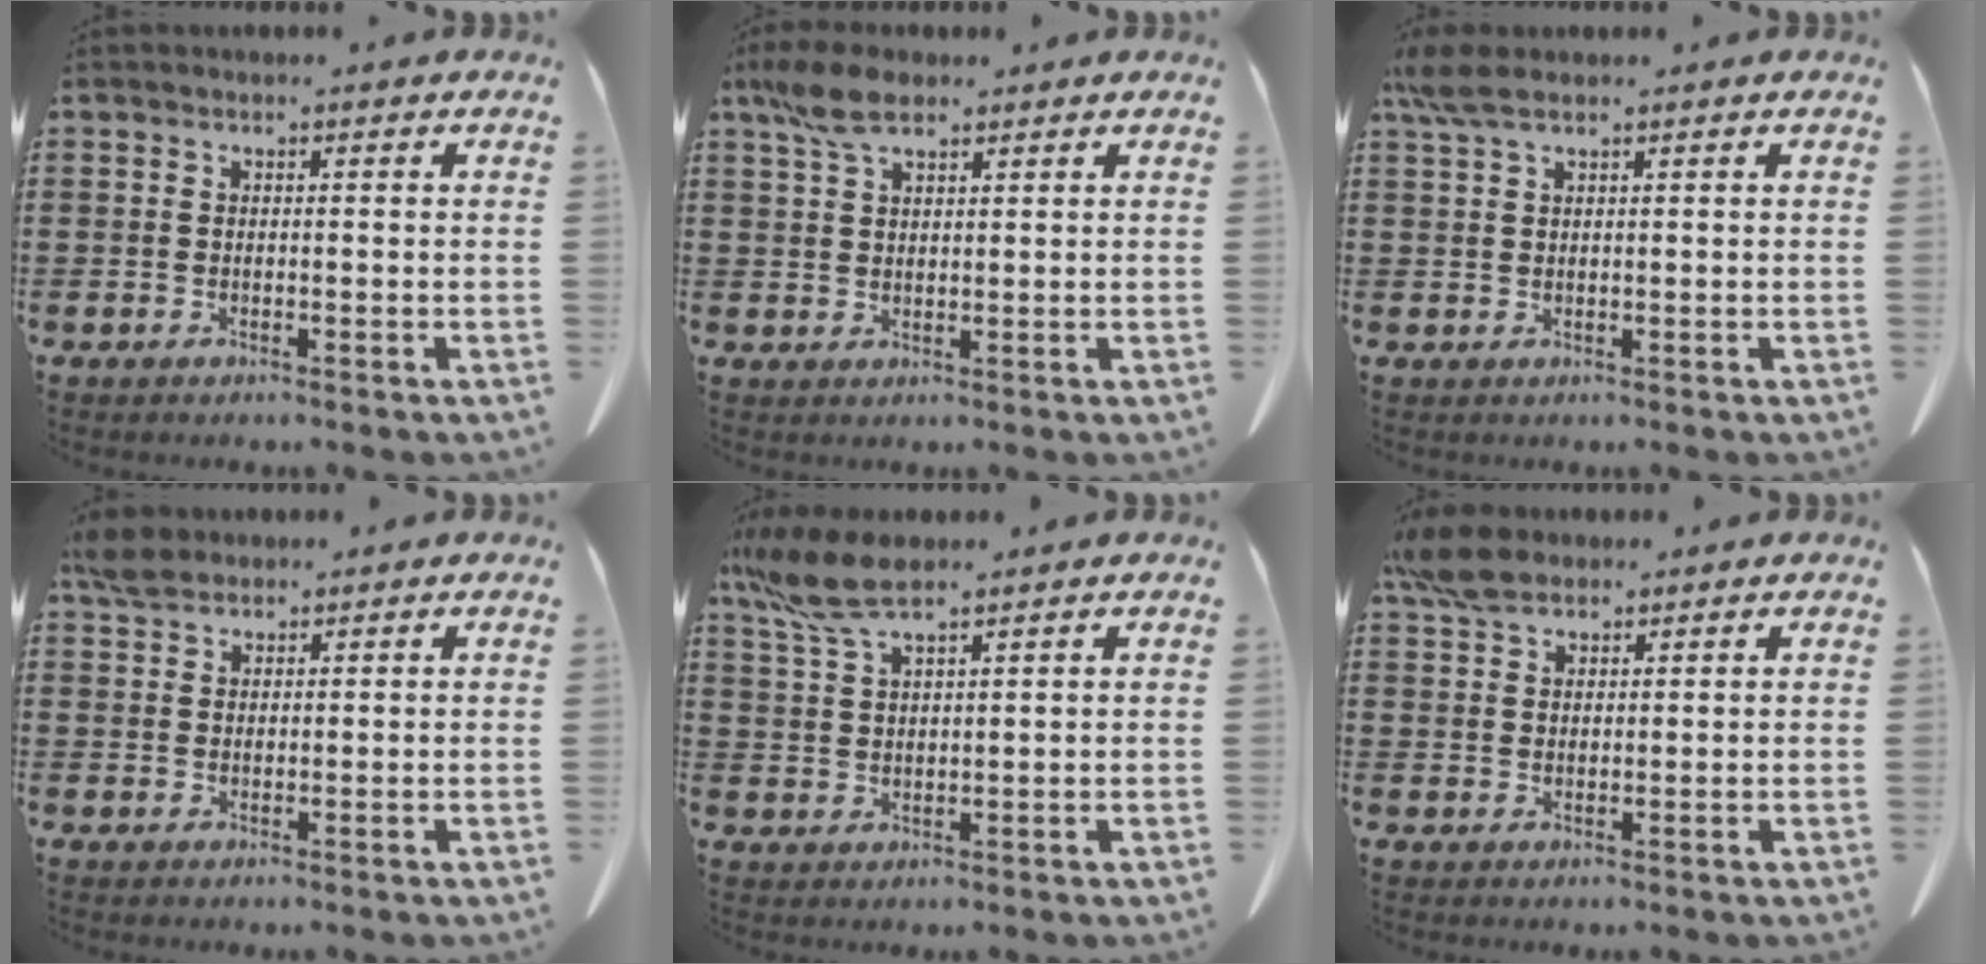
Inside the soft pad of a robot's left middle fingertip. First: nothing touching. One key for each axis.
{"total": 6.0, "fx": 3.9, "fy": 2.3, "fz": 4.0, "tx": -0.089, "ty": 0.002, "tz": 0.073}
{"total": 3.6, "fx": 2.2, "fy": 1.0, "fz": 2.7, "tx": -0.067, "ty": -0.002, "tz": 0.039}
{"total": 3.2, "fx": 2.7, "fy": 1.3, "fz": 1.2, "tx": -0.031, "ty": 0.003, "tz": 0.054}
{"total": 7.5, "fx": 5.4, "fy": 1.7, "fz": 5.0, "tx": -0.124, "ty": -0.012, "tz": 0.097}
{"total": 5.8, "fx": 4.5, "fy": 2.4, "fz": 2.7, "tx": -0.067, "ty": -0.002, "tz": 0.088}